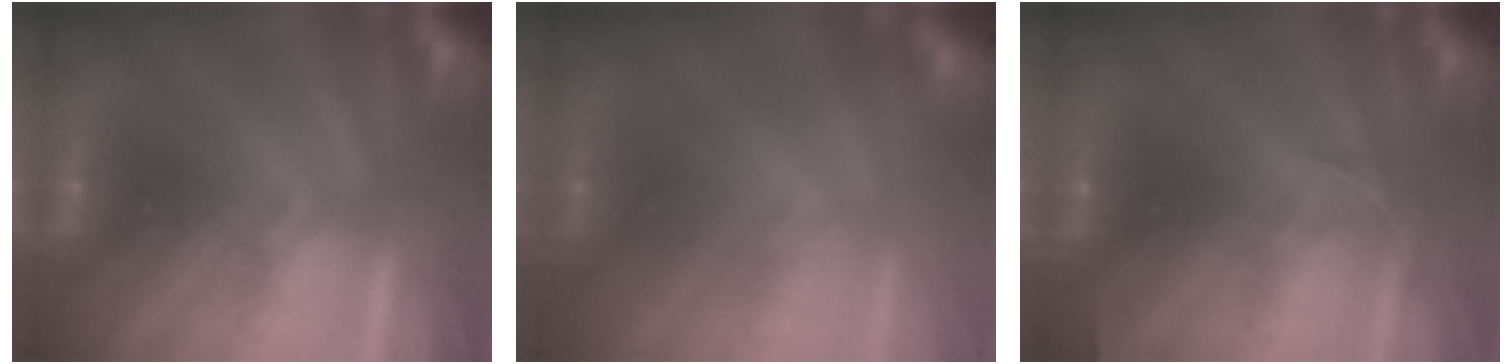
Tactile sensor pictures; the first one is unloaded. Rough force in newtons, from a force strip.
{"total": 3.4}
{"total": 2.9}